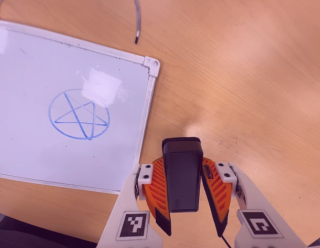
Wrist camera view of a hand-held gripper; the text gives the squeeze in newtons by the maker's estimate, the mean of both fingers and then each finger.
{"total": 7.9, "left": 6.9, "right": 8.8}